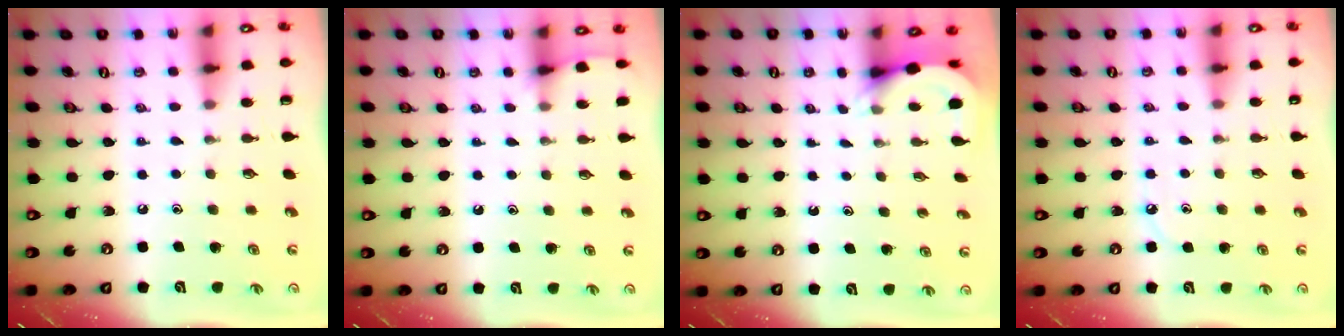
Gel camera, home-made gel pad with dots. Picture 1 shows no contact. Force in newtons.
{"total": 2.4, "press": 2.4, "slide": 0.4}
{"total": 4.5, "press": 4.5, "slide": 0.3}
{"total": 3.5, "press": 3.5, "slide": 0.5}